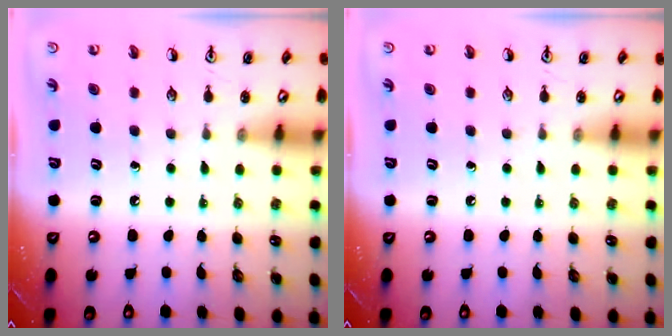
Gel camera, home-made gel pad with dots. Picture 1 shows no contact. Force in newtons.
{"total": 0.0}